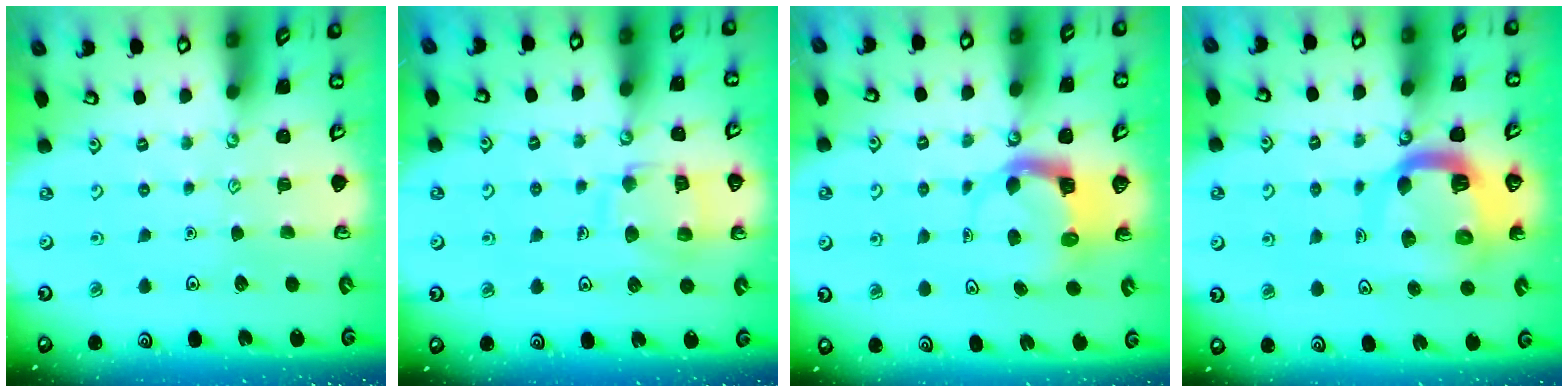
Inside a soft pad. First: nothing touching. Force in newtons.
{"total": 11.4, "press": 11.3, "slide": 1.1}
{"total": 4.0, "press": 3.9, "slide": 0.3}
{"total": 12.5, "press": 12.4, "slide": 1.5}